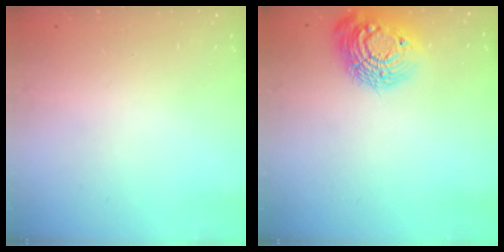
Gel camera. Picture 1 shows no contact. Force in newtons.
{"total": 15.8, "press": 15.7, "slide": 1.5}